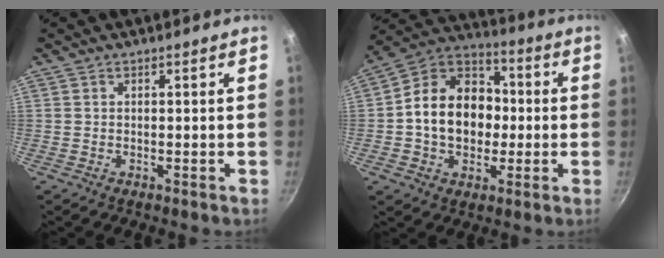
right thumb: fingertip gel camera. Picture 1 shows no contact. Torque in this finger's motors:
{"motor_torque": [-0.56, 1.19, 0.73, 0.41, 0.14]}